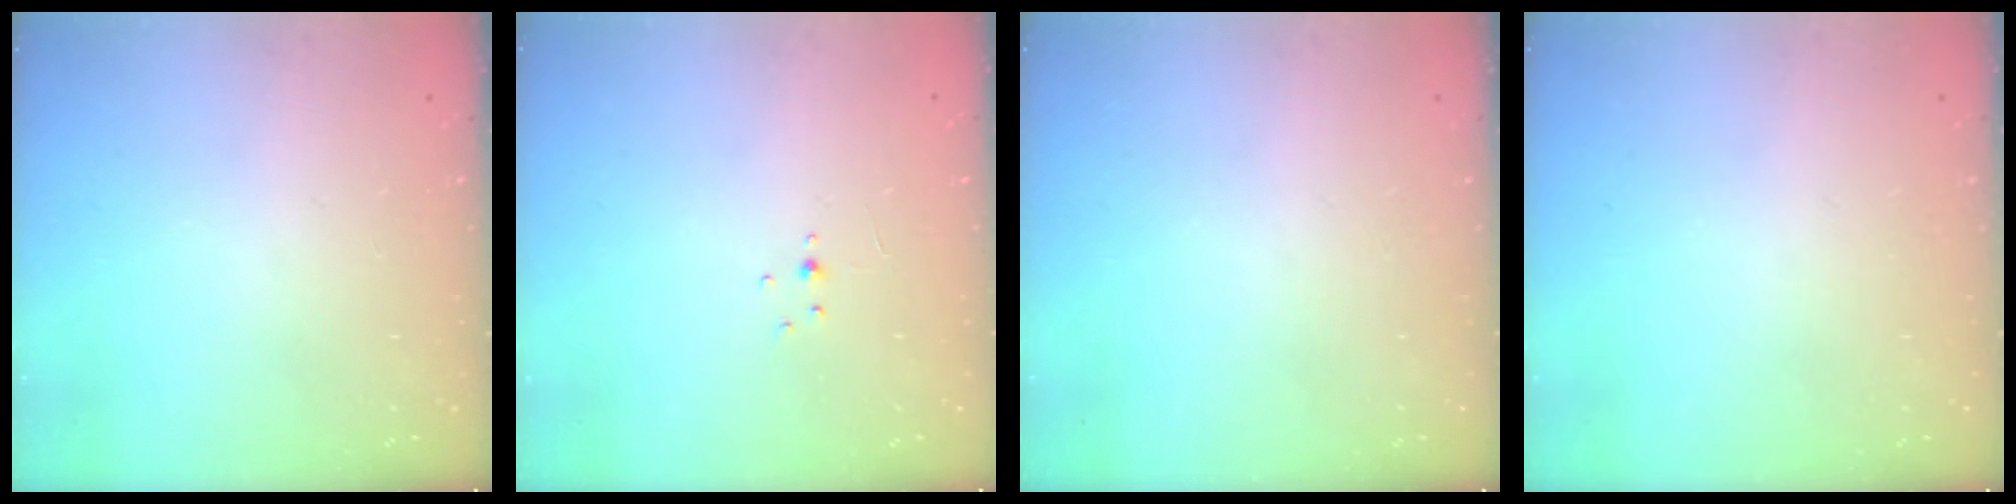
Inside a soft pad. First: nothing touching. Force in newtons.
{"total": 2.9, "press": 2.8, "slide": 0.9}
{"total": 0.0}
{"total": 0.0}